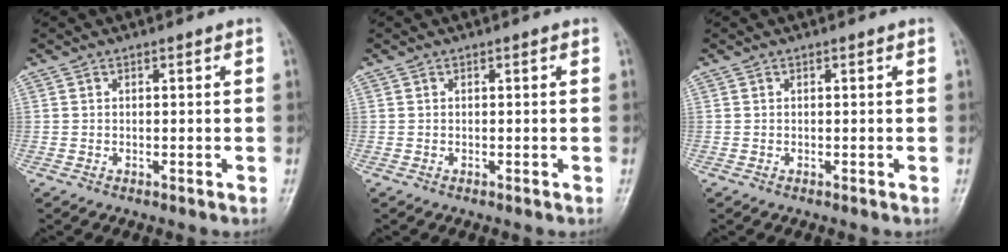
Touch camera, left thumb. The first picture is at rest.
{"total": 0.0}
{"total": 0.0}